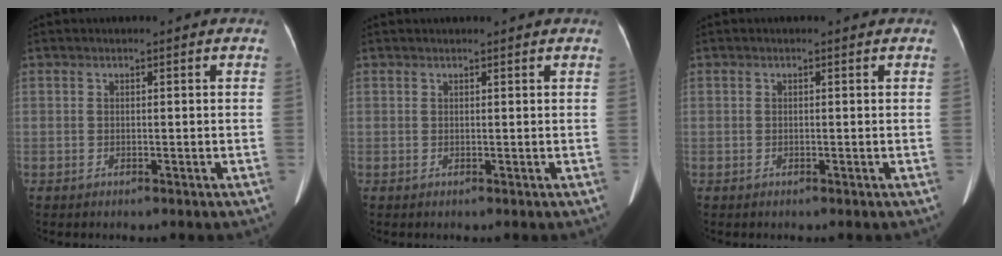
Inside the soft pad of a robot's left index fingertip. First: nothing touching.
{"total": 3.0, "force": [2.9, 0.1, 0.9], "torque": [-0.012, 0.021, 0.034]}
{"total": 0.0}